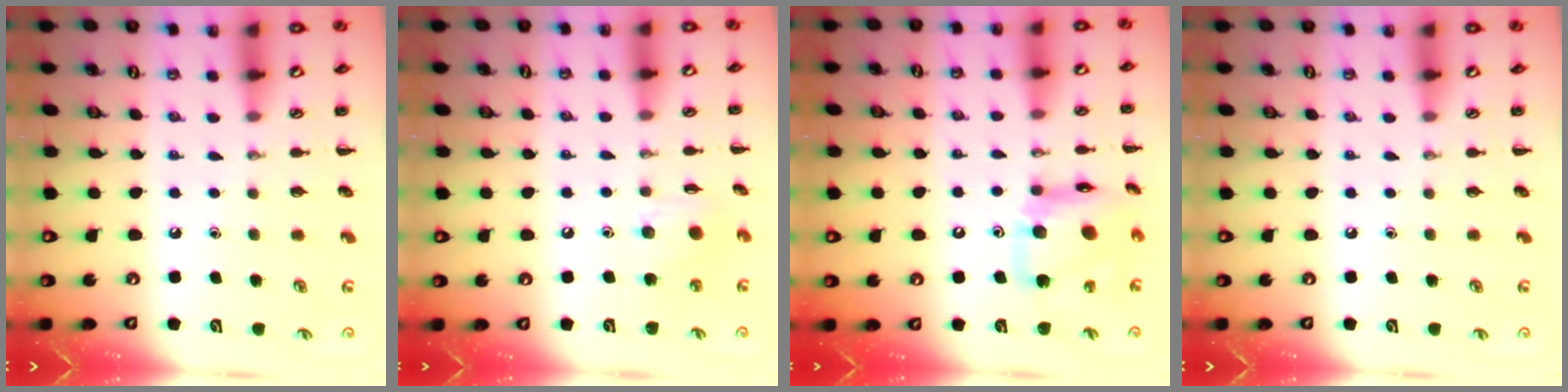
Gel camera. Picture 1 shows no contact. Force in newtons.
{"total": 6.7, "press": 6.6, "slide": 0.8}
{"total": 13.9, "press": 13.5, "slide": 3.2}
{"total": 0.0}